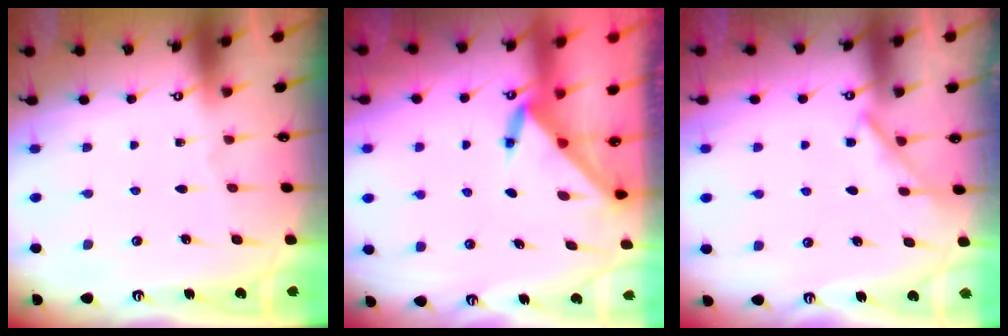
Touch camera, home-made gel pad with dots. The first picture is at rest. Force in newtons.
{"total": 3.4, "press": 3.4, "slide": 0.3}
{"total": 3.8, "press": 3.8, "slide": 0.5}